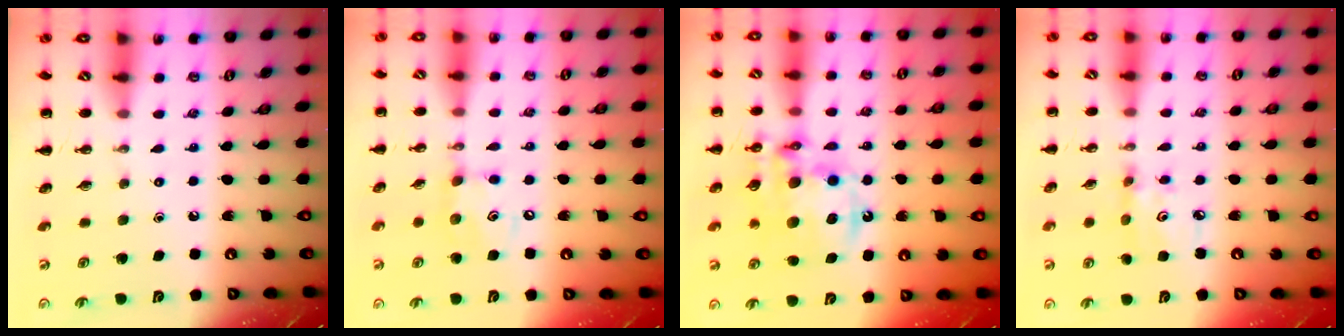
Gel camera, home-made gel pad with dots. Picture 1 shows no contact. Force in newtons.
{"total": 7.6, "press": 7.5, "slide": 1.1}
{"total": 16.9, "press": 16.4, "slide": 4.0}
{"total": 4.1, "press": 4.1, "slide": 0.6}